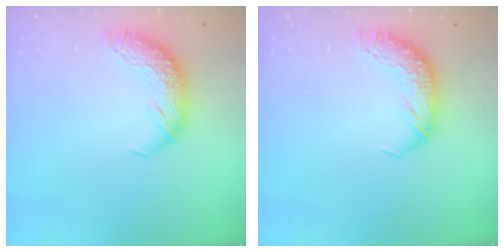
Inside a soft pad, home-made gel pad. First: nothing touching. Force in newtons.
{"total": 0.0}